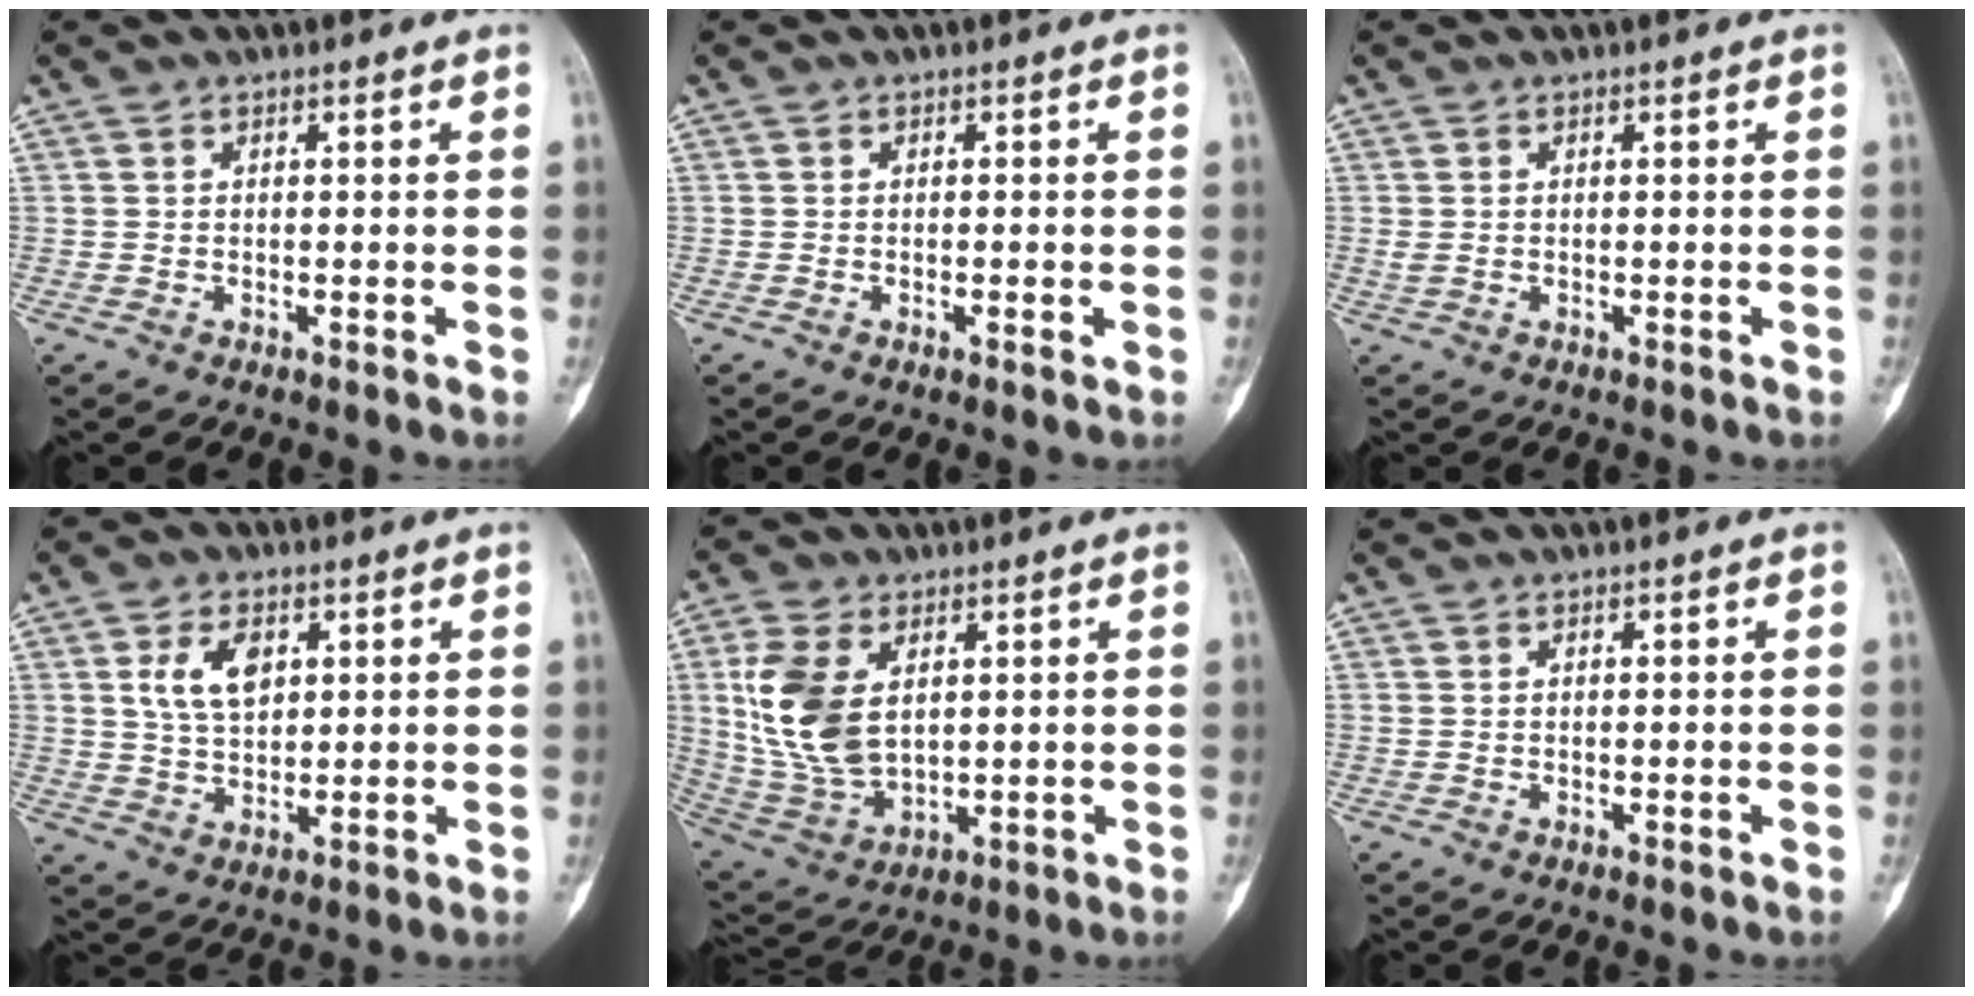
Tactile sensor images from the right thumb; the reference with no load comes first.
{"total": 1.4, "force": [-0.4, 0.4, 1.3], "torque": [-0.019, 0.001, -0.006]}
{"total": 0.9, "force": [0.0, 0.6, 0.7], "torque": [-0.021, 0.005, 0.004]}
{"total": 7.4, "force": [2.5, 4.5, 5.3], "torque": [-0.085, -0.008, 0.049]}
{"total": 14.1, "force": [3.1, 8.6, 10.8], "torque": [-0.213, -0.013, 0.073]}
{"total": 0.0}